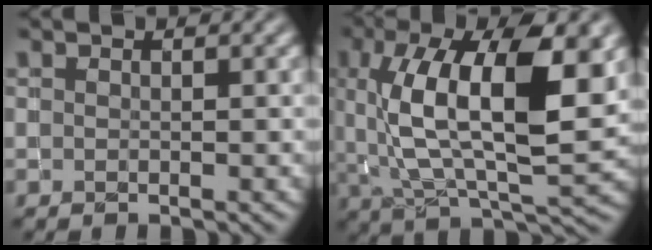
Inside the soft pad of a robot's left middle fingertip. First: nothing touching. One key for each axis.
{"total": 12.1, "fx": 2.9, "fy": 4.7, "fz": 10.7, "tx": -0.185, "ty": -0.002, "tz": 0.051}